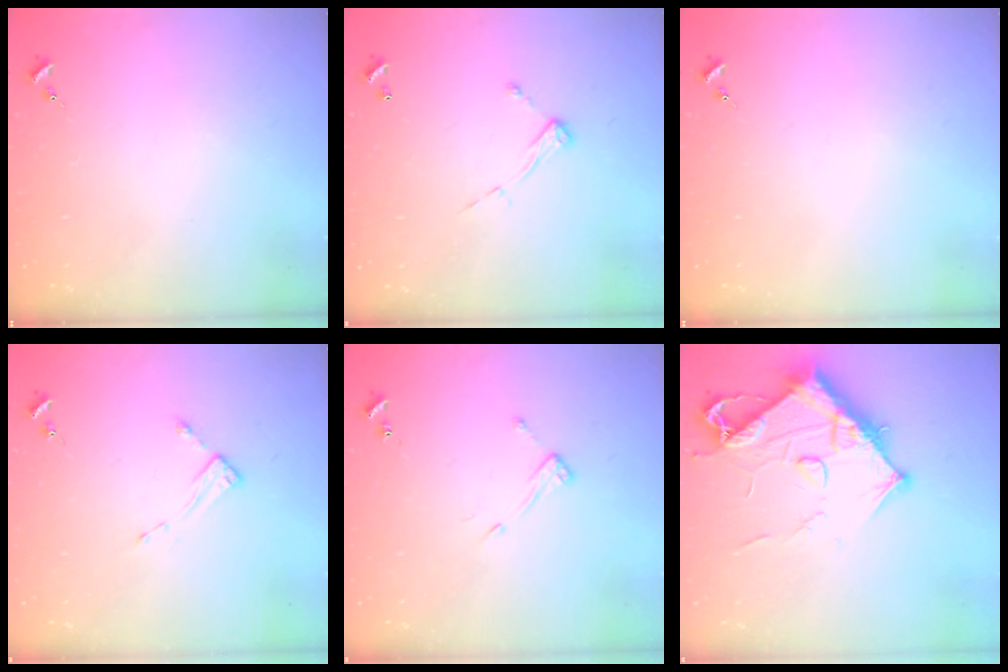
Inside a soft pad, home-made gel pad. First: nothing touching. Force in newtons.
{"total": 6.3, "press": 6.3, "slide": 0.3}
{"total": 0.0}
{"total": 2.6, "press": 2.6, "slide": 0.3}
{"total": 7.5, "press": 7.5, "slide": 0.5}
{"total": 13.1, "press": 13.1, "slide": 1.4}